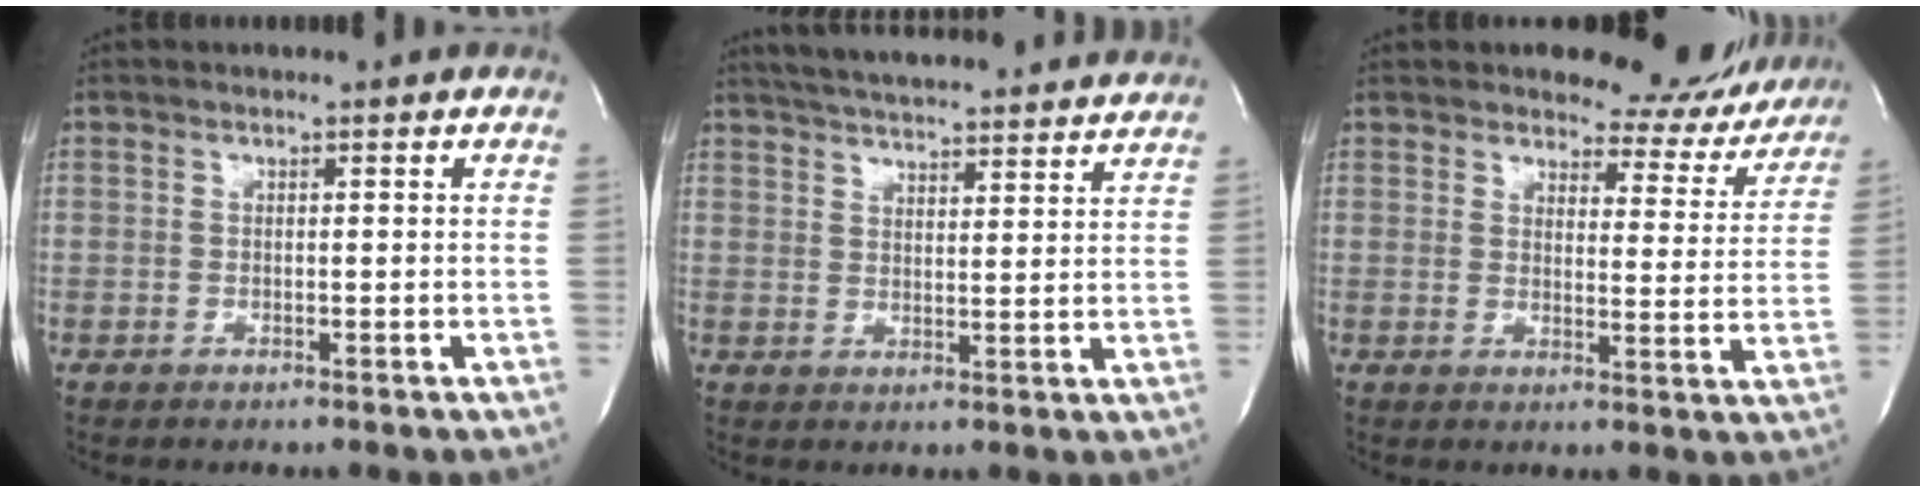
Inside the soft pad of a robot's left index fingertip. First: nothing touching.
{"total": 20.9, "force": [19.3, 2.7, 7.7], "torque": [-0.127, 0.014, 0.255]}
{"total": 10.0, "force": [9.5, 3.1, 0.5], "torque": [0.016, -0.039, 0.095]}